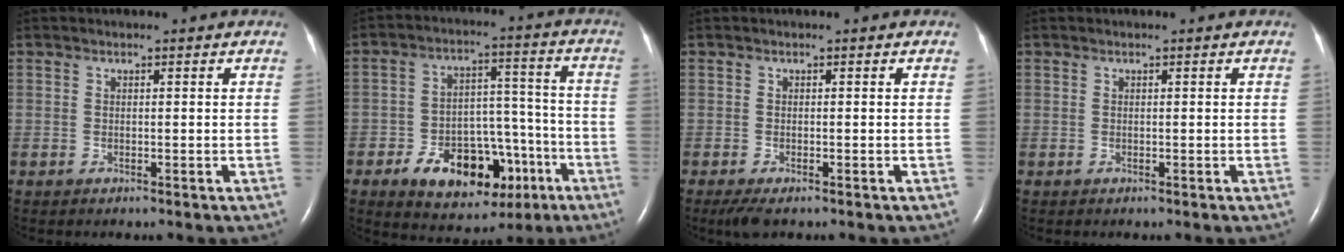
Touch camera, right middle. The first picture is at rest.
{"total": 14.8, "force": [-7.2, 8.2, 10.1], "torque": [-0.148, 0.024, -0.097]}
{"total": 2.7, "force": [-1.8, 0.8, 1.8], "torque": [-0.039, -0.008, -0.029]}
{"total": 0.0}